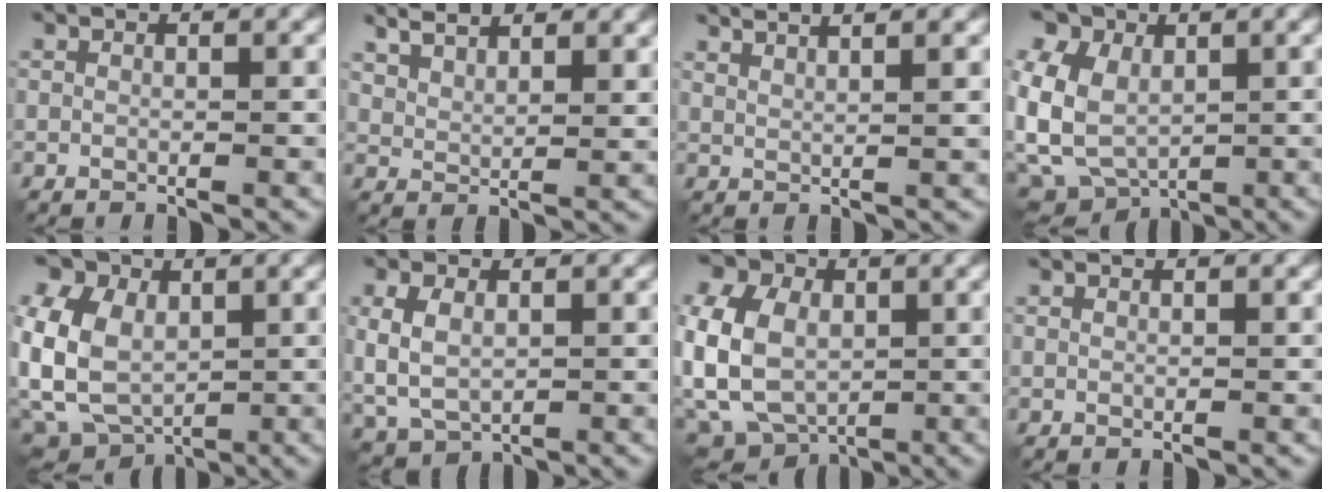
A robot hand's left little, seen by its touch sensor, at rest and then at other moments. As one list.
[{"total": 5.1, "force": [4.0, 1.8, 2.6], "torque": [-0.042, 0.010, 0.054]}, {"total": 3.5, "force": [2.8, 0.7, 2.1], "torque": [-0.015, 0.011, 0.024]}, {"total": 10.1, "force": [1.8, 7.5, 6.4], "torque": [-0.142, 0.011, 0.038]}, {"total": 14.3, "force": [2.5, 11.2, 8.5], "torque": [-0.215, 0.022, 0.030]}, {"total": 4.7, "force": [0.3, 3.1, 3.6], "torque": [-0.083, -0.001, 0.004]}, {"total": 16.6, "force": [1.3, 13.1, 10.1], "torque": [-0.250, 0.015, 0.002]}, {"total": 0.0}]